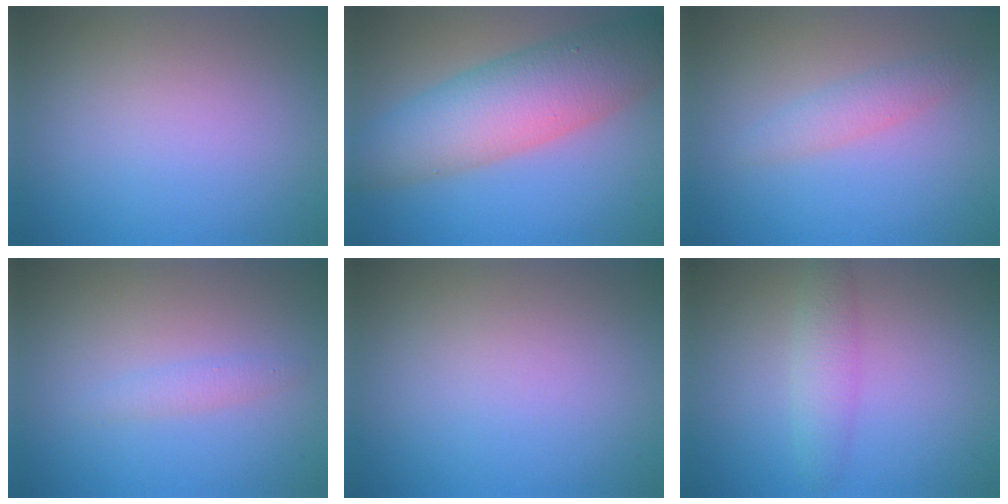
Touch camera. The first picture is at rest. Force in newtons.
{"total": 8.6, "press": 8.6, "slide": 0.1}
{"total": 1.8, "press": 1.8, "slide": 0.0}
{"total": 1.1, "press": 1.1, "slide": 0.1}
{"total": 0.0}
{"total": 2.4, "press": 2.4, "slide": 0.1}